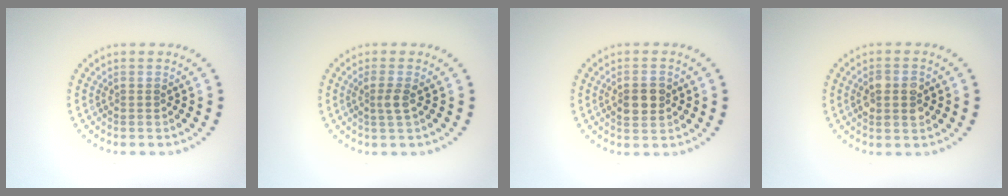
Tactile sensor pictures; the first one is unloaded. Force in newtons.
{"total": 1.5, "press": 1.2, "slide": 1.0}
{"total": 2.8, "press": 2.8, "slide": 0.1}
{"total": 2.8, "press": 2.8, "slide": 0.3}